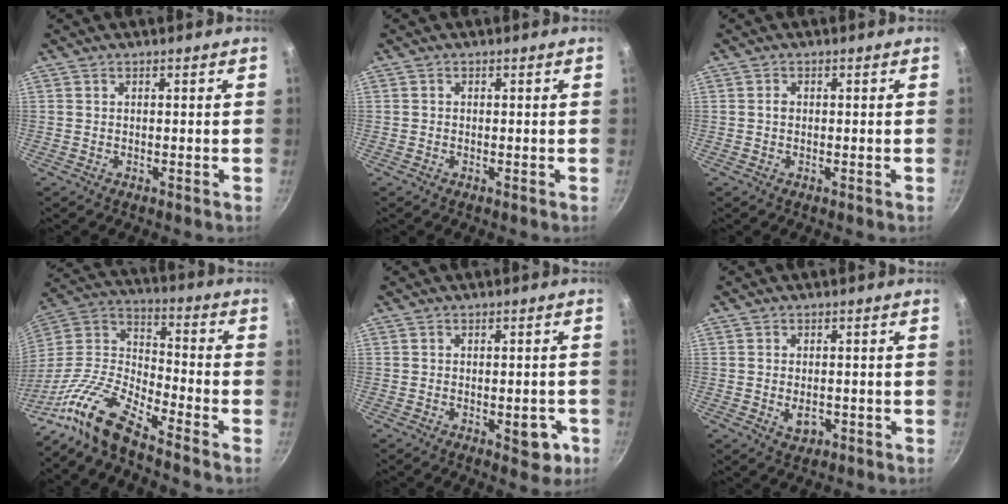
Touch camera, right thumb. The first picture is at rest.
{"total": 0.0}
{"total": 0.9, "force": [0.0, 0.7, 0.5], "torque": [-0.008, 0.005, -0.001]}
{"total": 14.4, "force": [-11.1, 4.2, 8.2], "torque": [-0.158, 0.084, -0.241]}
{"total": 5.2, "force": [-1.8, 2.7, 4.0], "torque": [-0.022, 0.013, -0.017]}
{"total": 3.3, "force": [-0.9, 2.2, 2.3], "torque": [-0.030, 0.002, -0.007]}